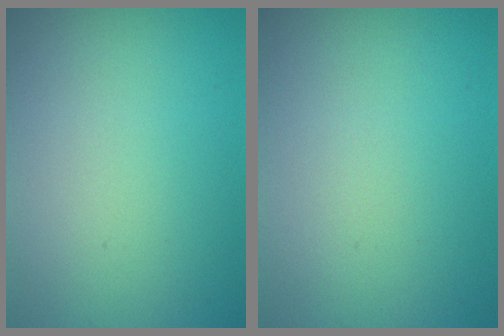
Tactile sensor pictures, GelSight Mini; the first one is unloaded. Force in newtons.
{"total": 0.0}